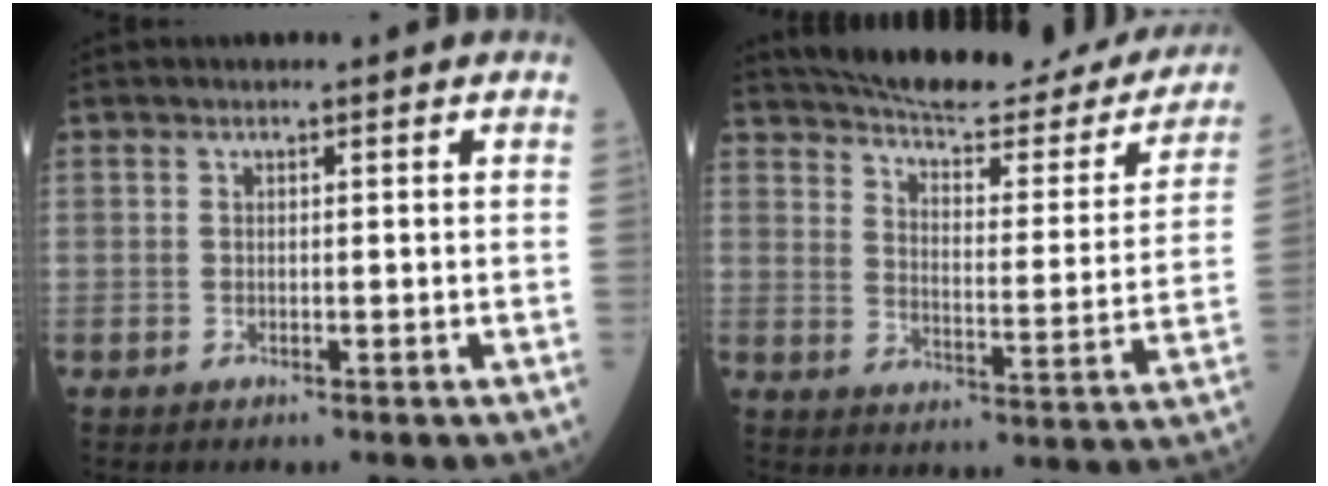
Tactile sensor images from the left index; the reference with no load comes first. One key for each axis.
{"total": 26.9, "fx": 24.4, "fy": 5.6, "fz": 9.7, "tx": -0.146, "ty": -0.054, "tz": 0.308}